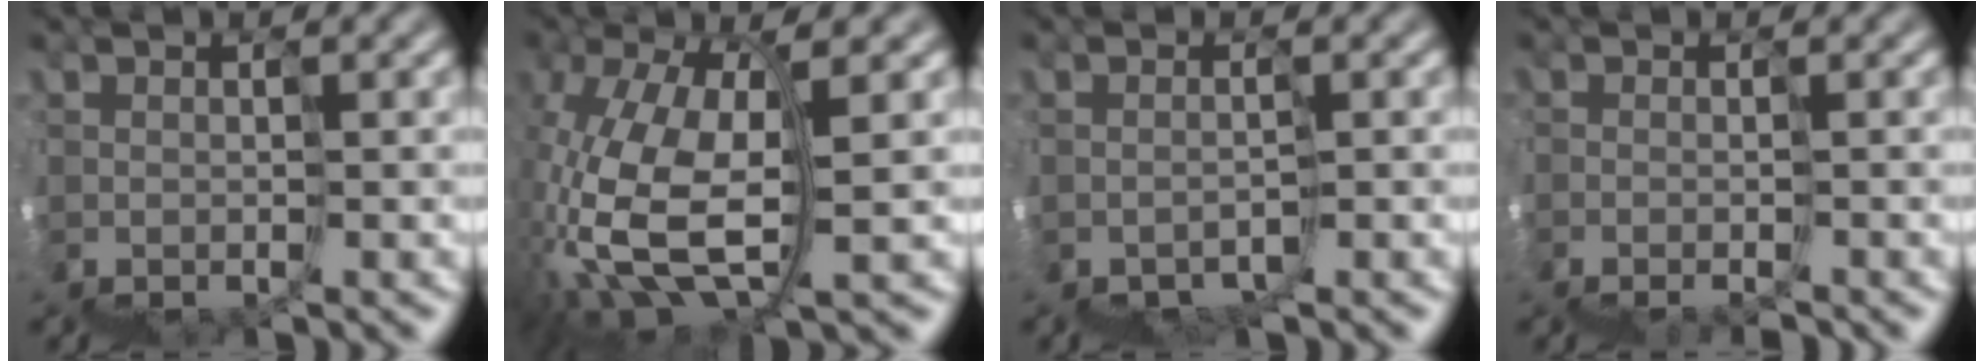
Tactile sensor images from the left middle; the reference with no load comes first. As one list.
[{"total": 7.2, "force": [-0.2, 3.3, 6.4], "torque": [-0.169, 0.010, 0.001]}, {"total": 2.2, "force": [-2.2, -0.3, -0.3], "torque": [-0.005, -0.003, -0.046]}, {"total": 3.3, "force": [-2.4, 0.9, 2.1], "torque": [-0.019, -0.019, -0.028]}]